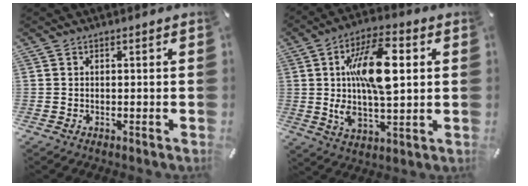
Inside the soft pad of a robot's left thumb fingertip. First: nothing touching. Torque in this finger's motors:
{"motor_torque": [2.74, 2.27, 2.27, -0.50, 0.32]}